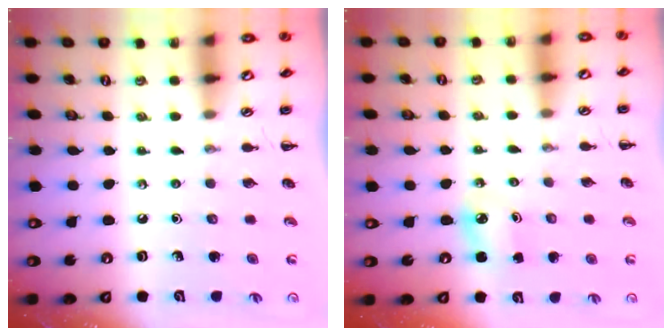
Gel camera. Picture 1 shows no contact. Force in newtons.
{"total": 3.2, "press": 3.1, "slide": 0.7}